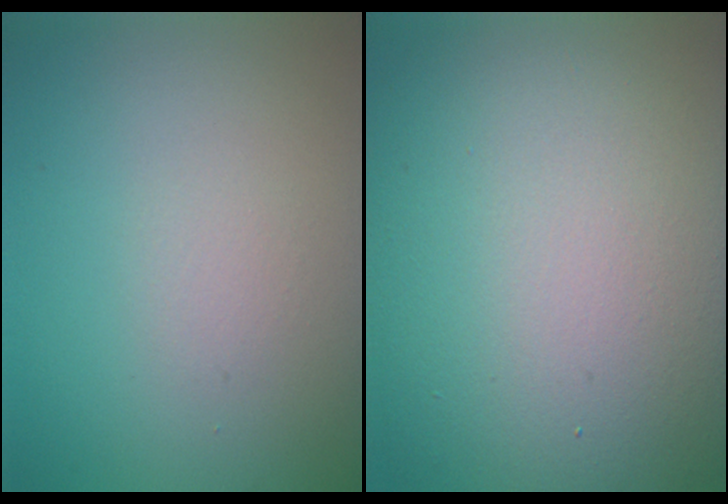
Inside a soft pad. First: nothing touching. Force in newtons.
{"total": 18.3, "press": 18.2, "slide": 1.2}